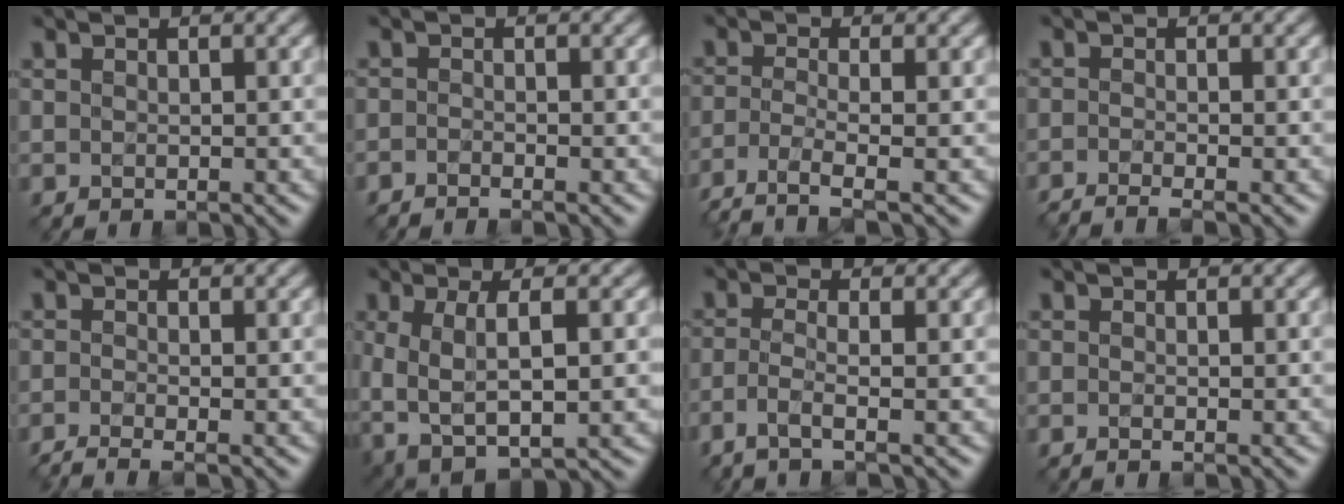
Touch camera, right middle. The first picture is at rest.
{"total": 1.0, "force": [-1.0, 0.0, 0.3], "torque": [-0.005, -0.006, -0.022]}
{"total": 3.9, "force": [-2.7, 0.9, 2.7], "torque": [-0.054, -0.010, -0.061]}
{"total": 2.4, "force": [-1.9, 0.4, 1.4], "torque": [-0.022, -0.008, -0.044]}
{"total": 2.4, "force": [-1.8, 0.4, 1.6], "torque": [-0.028, -0.011, -0.045]}
{"total": 6.2, "force": [-0.6, 2.7, 5.6], "torque": [-0.112, -0.013, -0.006]}
{"total": 2.8, "force": [-1.6, 0.6, 2.2], "torque": [-0.044, -0.007, -0.049]}
{"total": 0.6, "force": [-0.4, 0.0, 0.4], "torque": [-0.008, -0.009, -0.009]}